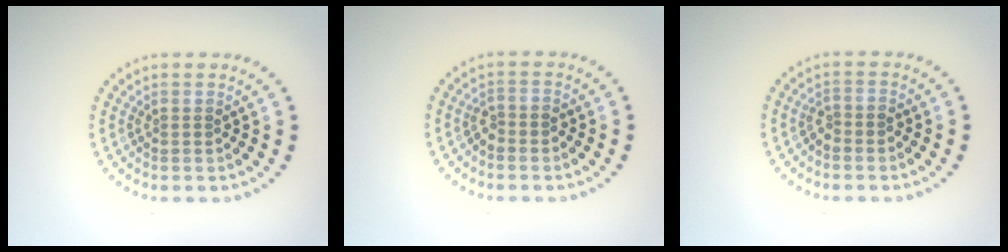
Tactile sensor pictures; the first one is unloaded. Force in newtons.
{"total": 1.3, "press": 1.1, "slide": 0.7}
{"total": 1.4, "press": 1.1, "slide": 0.8}